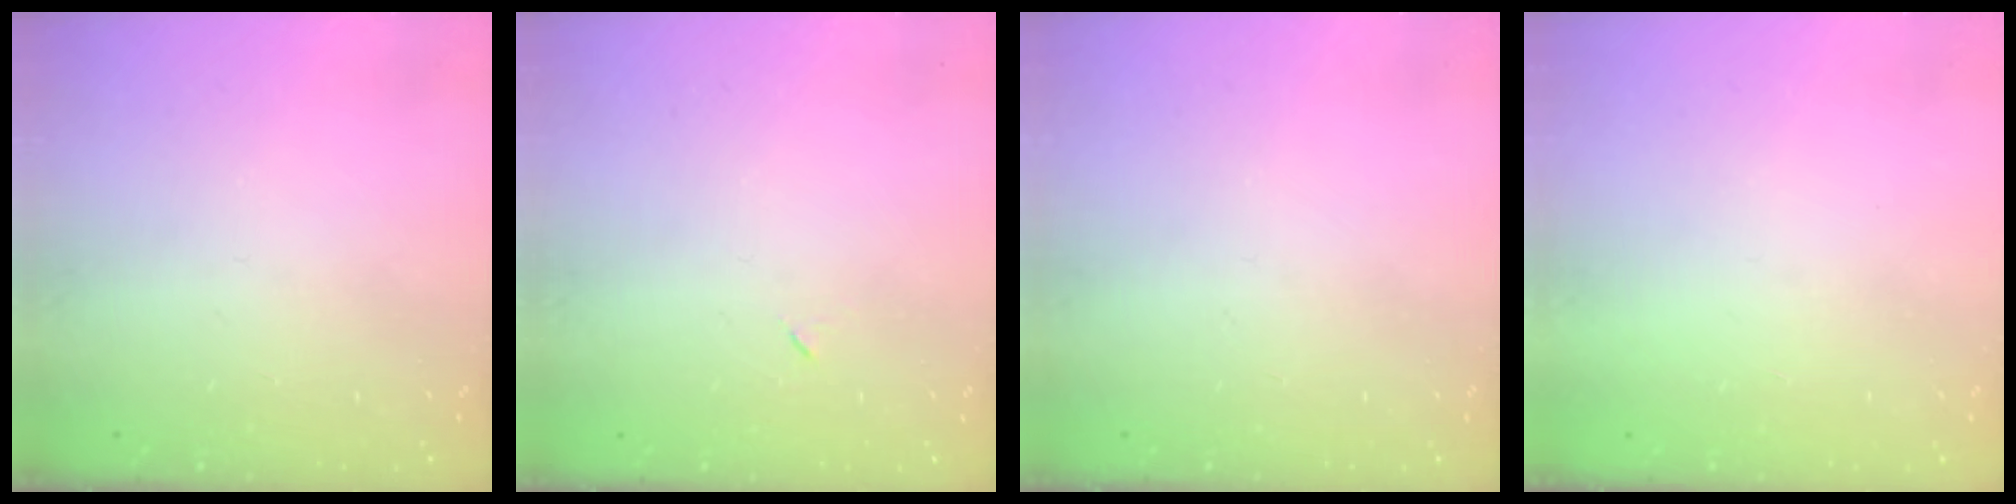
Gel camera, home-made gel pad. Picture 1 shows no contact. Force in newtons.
{"total": 3.3, "press": 3.2, "slide": 0.7}
{"total": 0.0}
{"total": 1.5, "press": 1.5, "slide": 0.1}